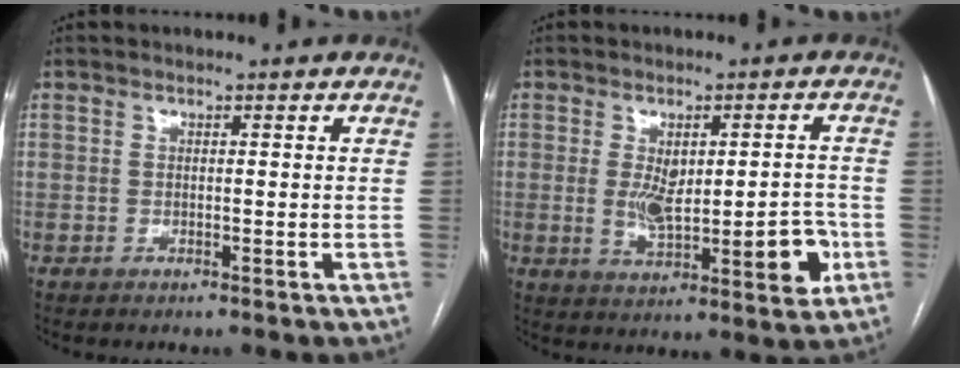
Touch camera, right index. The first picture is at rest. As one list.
[{"total": 10.9, "force": [-1.2, 3.7, 10.1], "torque": [-0.146, 0.005, -0.002]}]